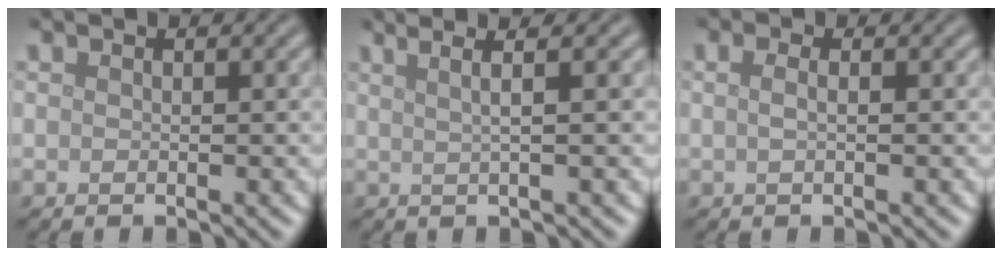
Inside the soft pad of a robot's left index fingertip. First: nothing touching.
{"total": 4.7, "force": [2.4, 1.8, 3.6], "torque": [-0.039, 0.031, 0.001]}
{"total": 1.7, "force": [0.5, 0.8, 1.4], "torque": [-0.019, 0.002, -0.009]}